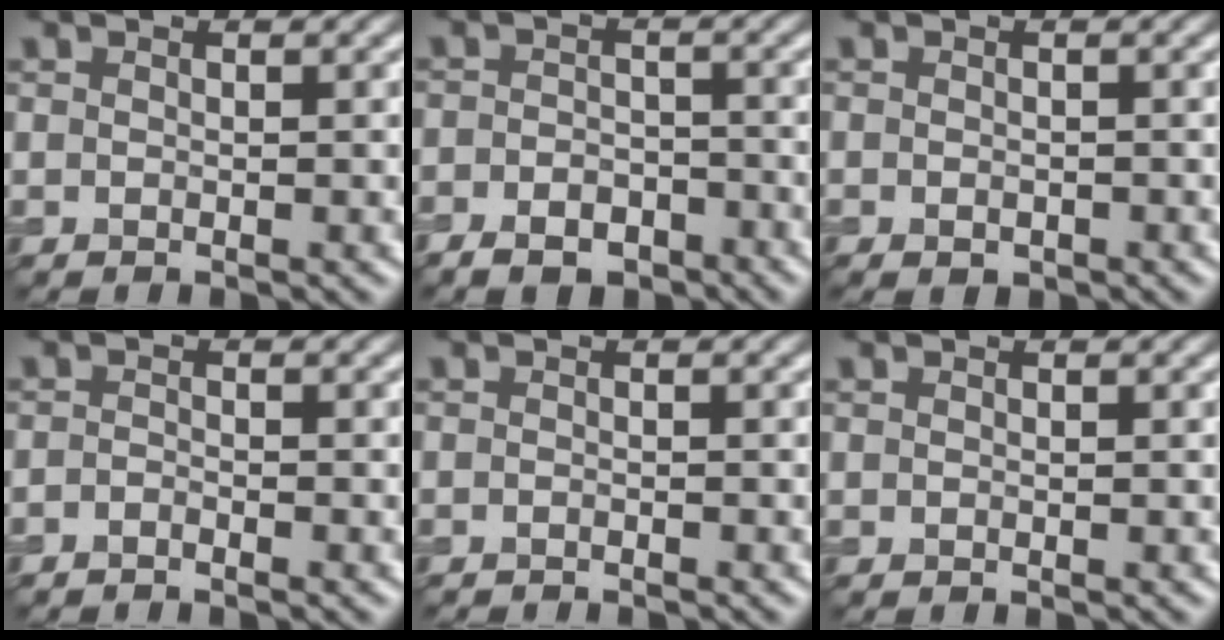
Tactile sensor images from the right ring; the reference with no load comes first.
{"total": 4.3, "force": [-3.1, 2.3, 1.9], "torque": [-0.020, 0.002, -0.055]}
{"total": 1.0, "force": [-0.4, 0.6, 0.6], "torque": [-0.008, -0.005, -0.006]}
{"total": 0.8, "force": [-0.7, 0.2, 0.3], "torque": [-0.006, -0.001, -0.016]}
{"total": 1.1, "force": [-1.0, 0.1, 0.2], "torque": [-0.001, -0.008, -0.019]}
{"total": 0.0}